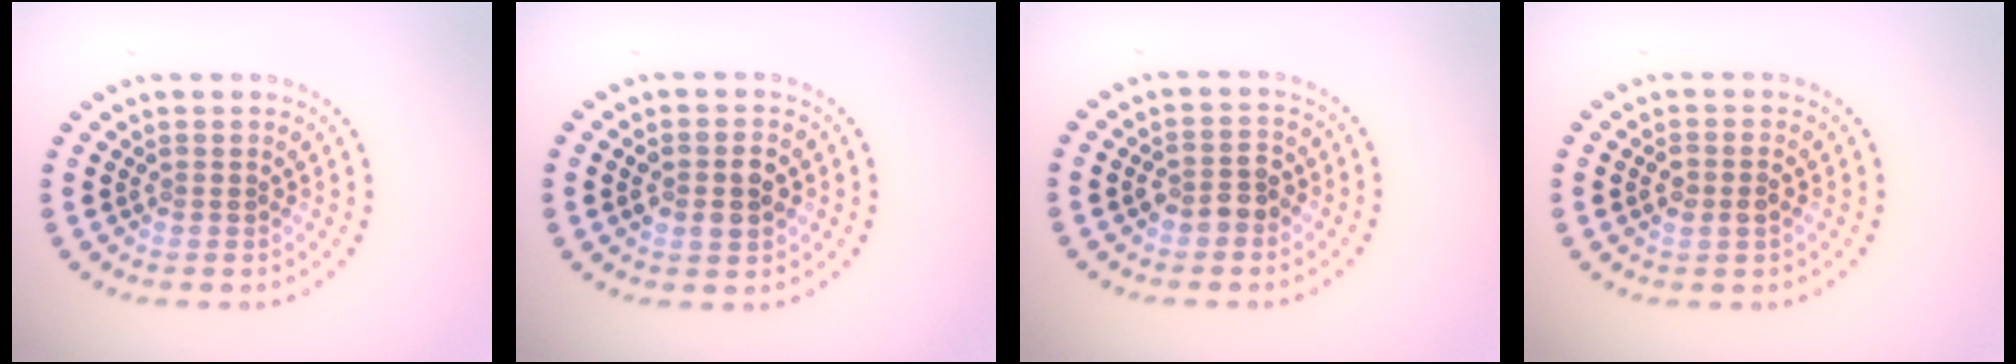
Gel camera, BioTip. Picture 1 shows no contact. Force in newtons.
{"total": 2.7, "press": 2.7, "slide": 0.2}
{"total": 2.2, "press": 2.2, "slide": 0.4}
{"total": 1.7, "press": 1.7, "slide": 0.4}